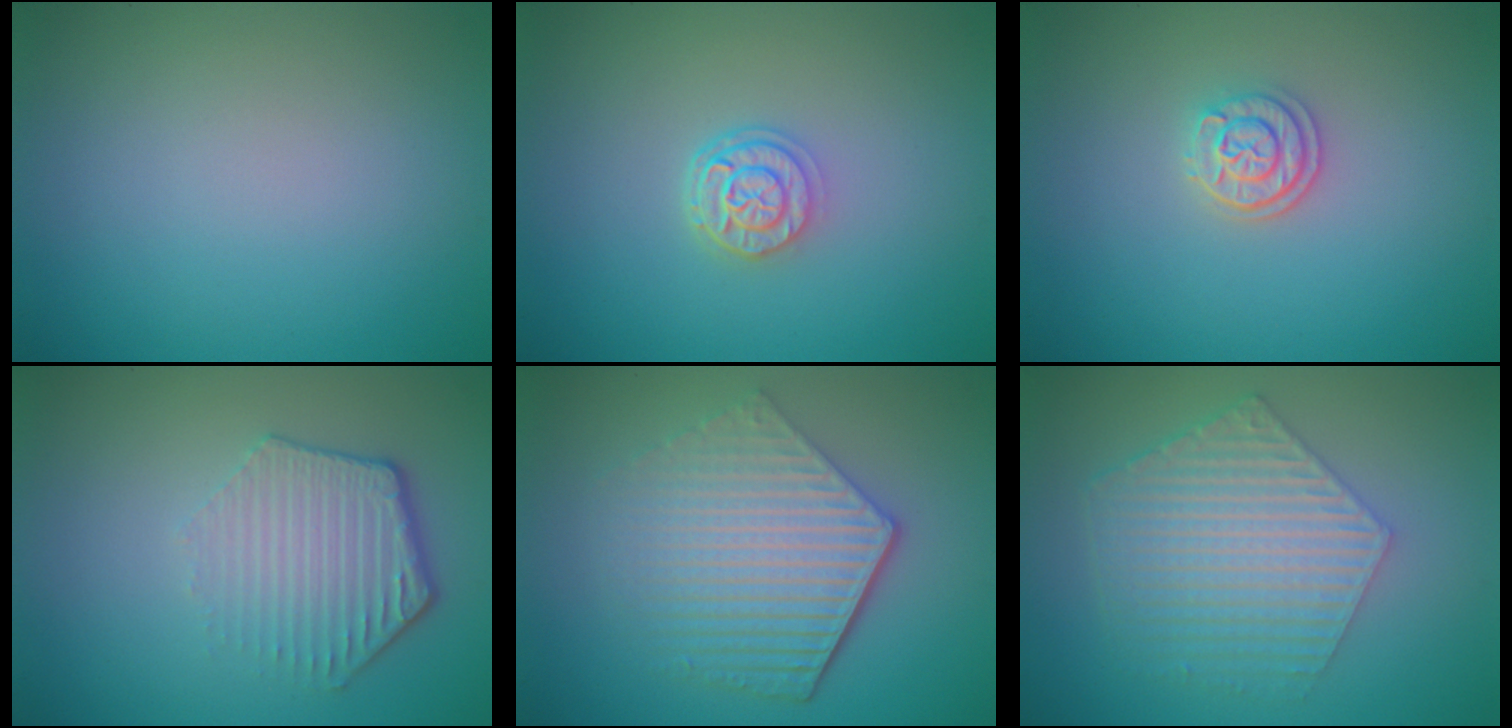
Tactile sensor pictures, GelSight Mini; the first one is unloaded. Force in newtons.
{"total": 2.9, "press": 2.3, "slide": 1.8}
{"total": 2.2, "press": 2.1, "slide": 0.9}
{"total": 4.1, "press": 3.1, "slide": 2.6}
{"total": 6.2, "press": 4.4, "slide": 4.3}
{"total": 6.0, "press": 4.3, "slide": 4.1}